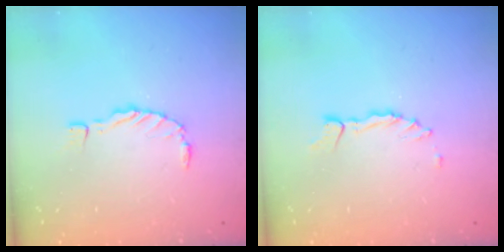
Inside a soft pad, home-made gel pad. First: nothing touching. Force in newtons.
{"total": 1.4, "press": 1.4, "slide": 0.3}